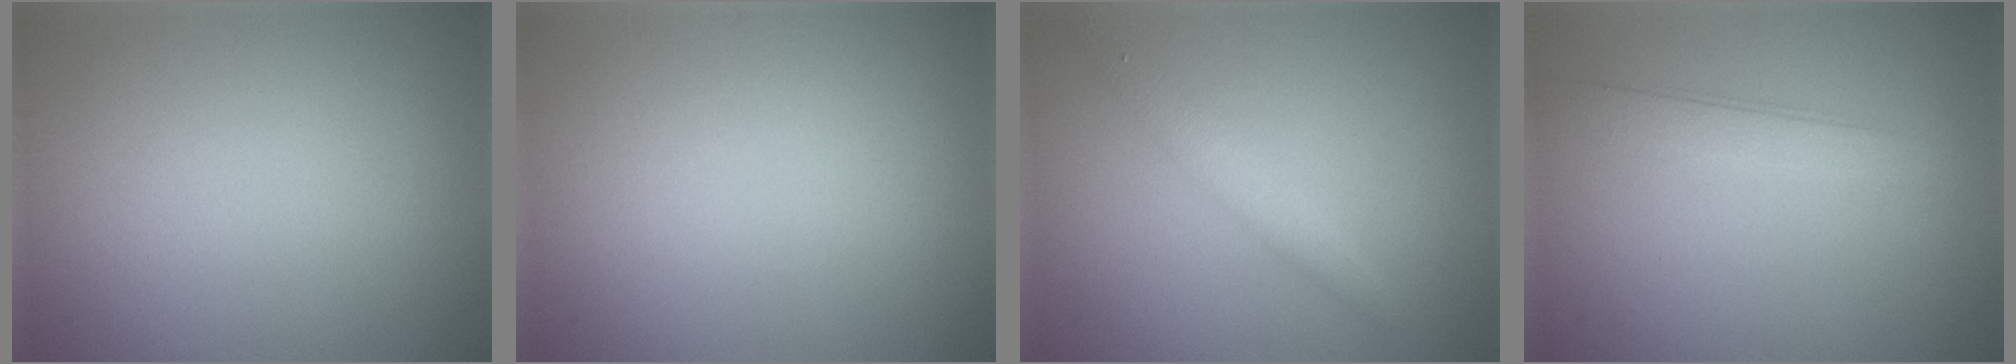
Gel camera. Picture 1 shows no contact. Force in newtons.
{"total": 0.0}
{"total": 1.9, "press": 1.9, "slide": 0.1}
{"total": 2.5, "press": 2.5, "slide": 0.1}